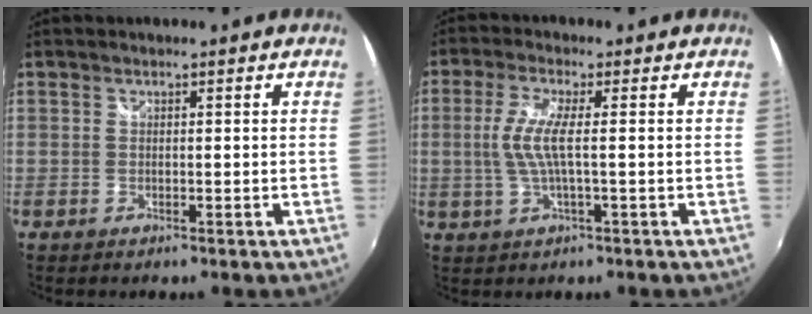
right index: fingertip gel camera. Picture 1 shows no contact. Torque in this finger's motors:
{"motor_torque": [0.20, -0.13, 0.52, 0.14]}